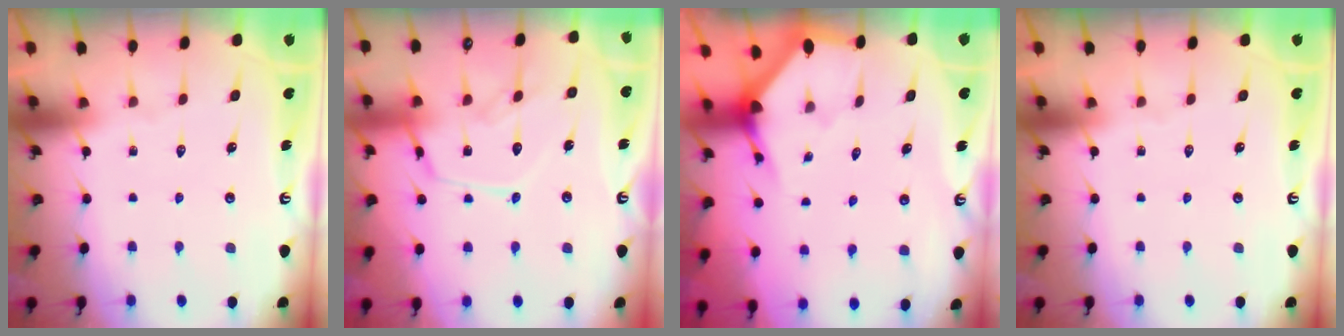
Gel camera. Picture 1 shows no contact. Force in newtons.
{"total": 13.3, "press": 13.2, "slide": 0.9}
{"total": 3.0, "press": 3.0, "slide": 0.2}
{"total": 0.0}